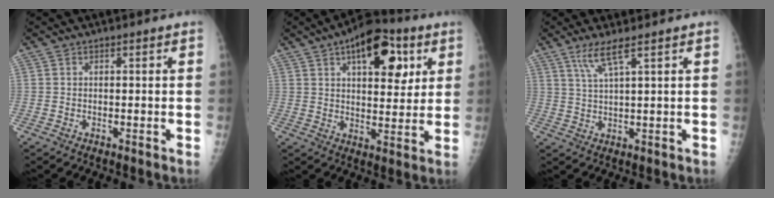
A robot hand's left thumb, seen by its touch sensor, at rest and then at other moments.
{"total": 15.5, "force": [6.6, 7.7, 11.7], "torque": [-0.119, -0.010, 0.093]}
{"total": 4.6, "force": [2.8, 0.1, 3.6], "torque": [-0.081, -0.012, 0.065]}